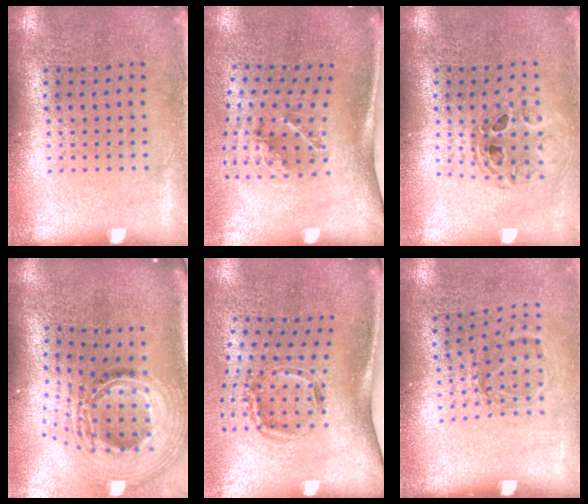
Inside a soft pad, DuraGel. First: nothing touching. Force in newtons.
{"total": 2.0, "press": 1.3, "slide": 1.6}
{"total": 0.8, "press": 0.7, "slide": 0.2}
{"total": 2.9, "press": 2.0, "slide": 2.0}
{"total": 1.9, "press": 1.2, "slide": 1.4}
{"total": 1.2, "press": 0.8, "slide": 0.8}